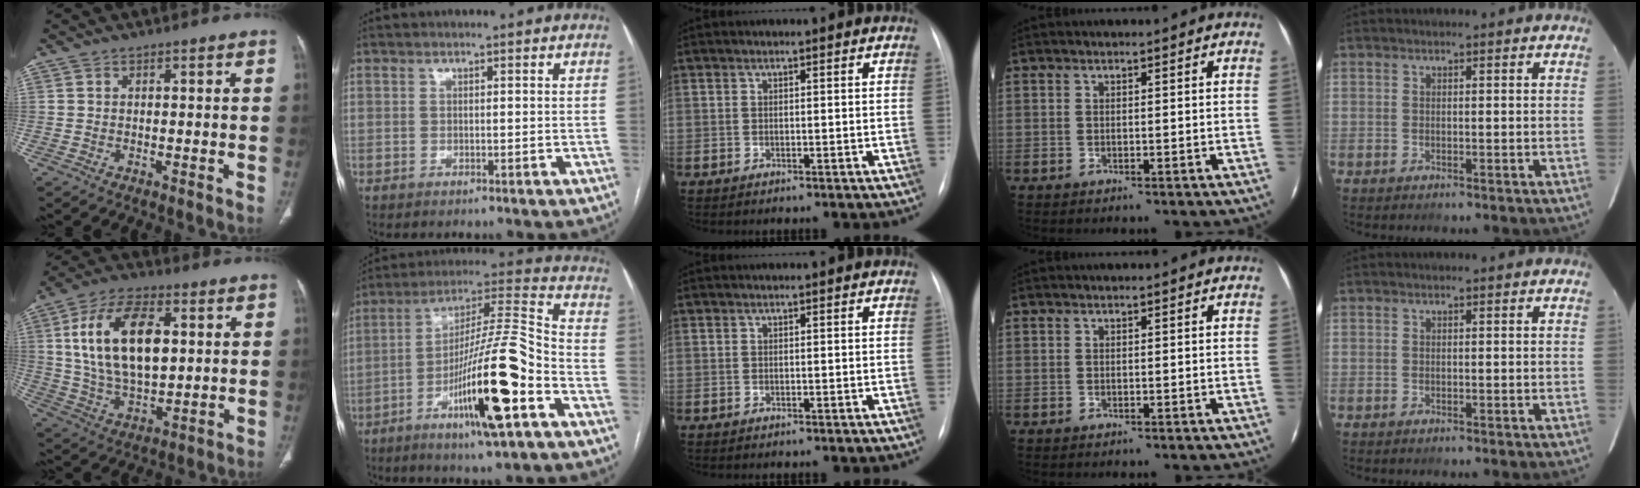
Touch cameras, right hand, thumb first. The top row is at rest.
{"thumb": {"total": 18.9, "force": [4.1, 10.1, 15.5], "torque": [-0.271, -0.003, 0.077]}, "index": {"total": 19.0, "force": [-7.8, 1.1, 17.3], "torque": [-0.312, -0.011, -0.131]}}